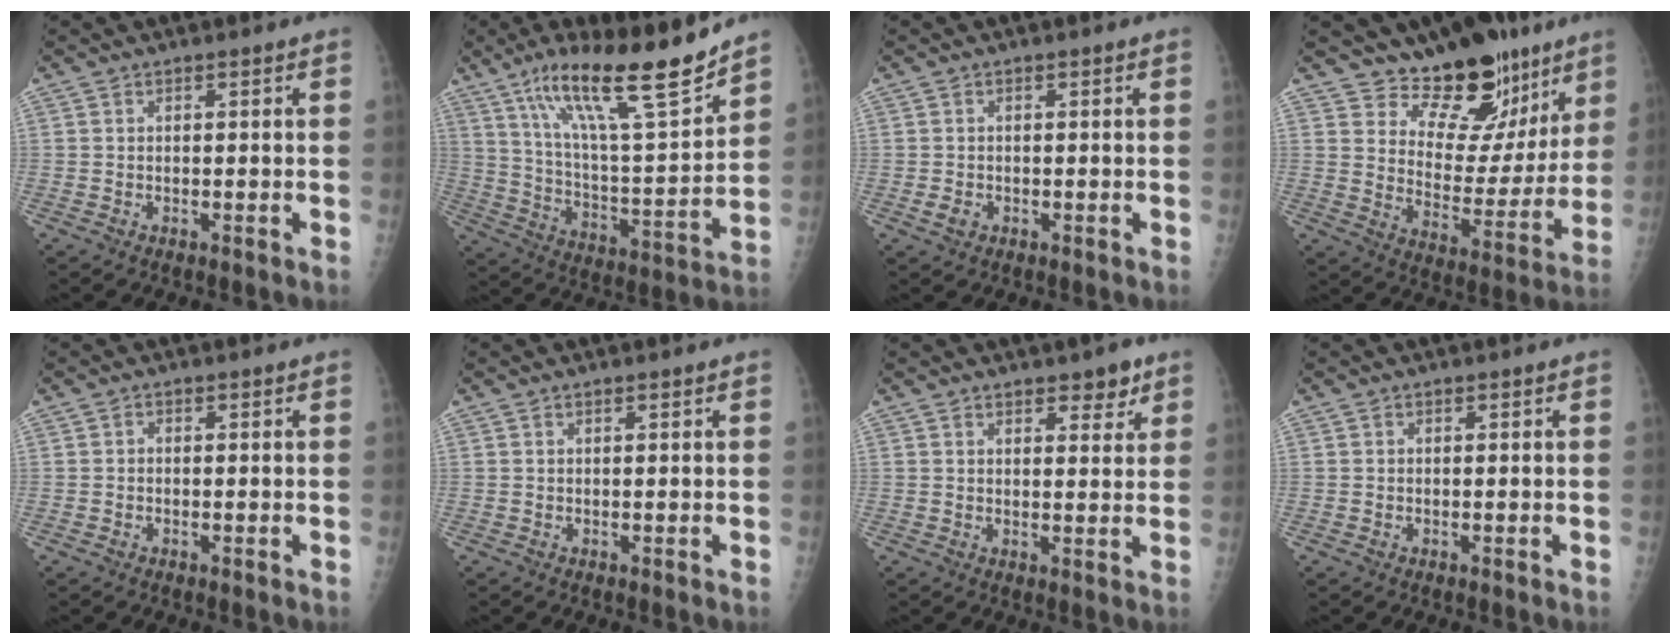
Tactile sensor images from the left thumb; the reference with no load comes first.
{"total": 20.5, "force": [14.6, 3.3, 14.1], "torque": [-0.214, -0.075, 0.253]}
{"total": 1.7, "force": [-0.5, 1.4, 0.9], "torque": [-0.013, 0.001, -0.005]}
{"total": 16.4, "force": [12.1, 8.7, 6.8], "torque": [-0.028, -0.088, 0.186]}
{"total": 0.7, "force": [-0.2, 0.6, 0.2], "torque": [-0.001, 0.003, -0.007]}
{"total": 0.0}
{"total": 4.2, "force": [2.8, 1.9, 2.4], "torque": [-0.010, -0.016, 0.038]}
{"total": 0.0}